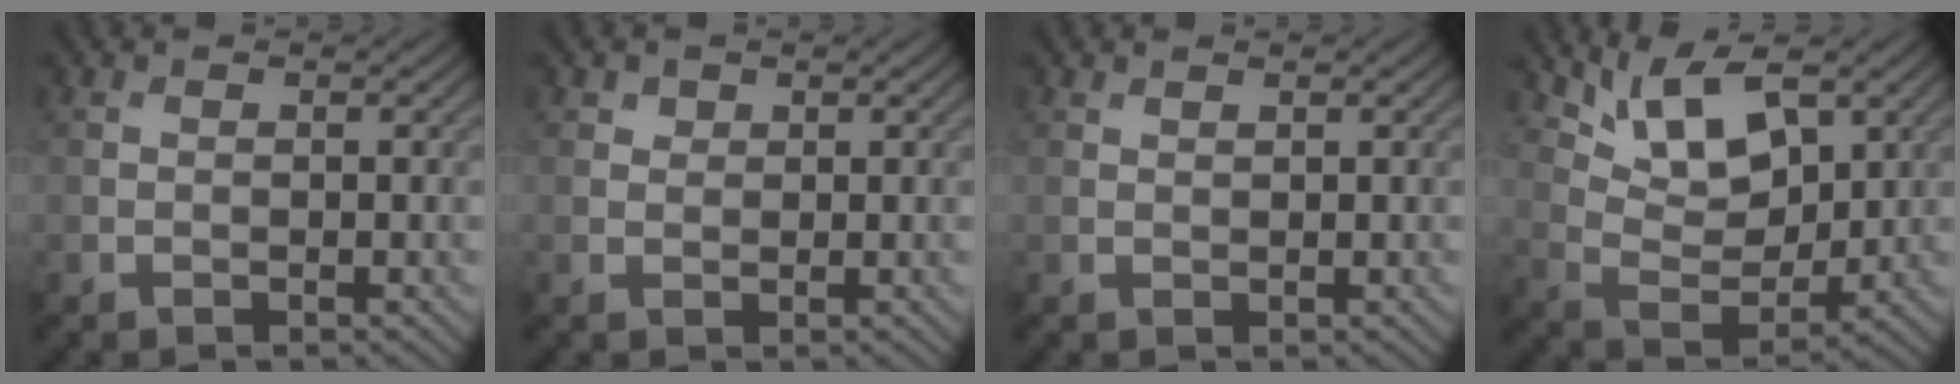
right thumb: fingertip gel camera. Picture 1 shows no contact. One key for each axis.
{"total": 1.0, "fx": 0.6, "fy": 0.7, "fz": 0.2, "tx": -0.001, "ty": -0.002, "tz": 0.011}
{"total": 0.5, "fx": 0.5, "fy": 0.0, "fz": 0.2, "tx": -0.001, "ty": 0.000, "tz": 0.012}
{"total": 8.9, "fx": 5.5, "fy": 3.9, "fz": 5.8, "tx": -0.116, "ty": -0.007, "tz": 0.103}